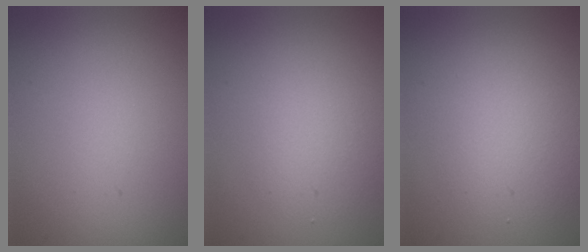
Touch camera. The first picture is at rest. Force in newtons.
{"total": 2.7, "press": 2.7, "slide": 0.0}
{"total": 3.4, "press": 3.3, "slide": 0.3}